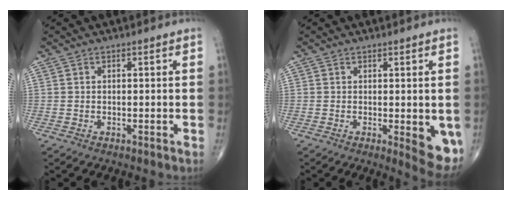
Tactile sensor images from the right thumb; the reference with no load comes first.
{"total": 6.4, "force": [-1.0, 2.2, 5.9], "torque": [-0.062, -0.015, -0.009]}